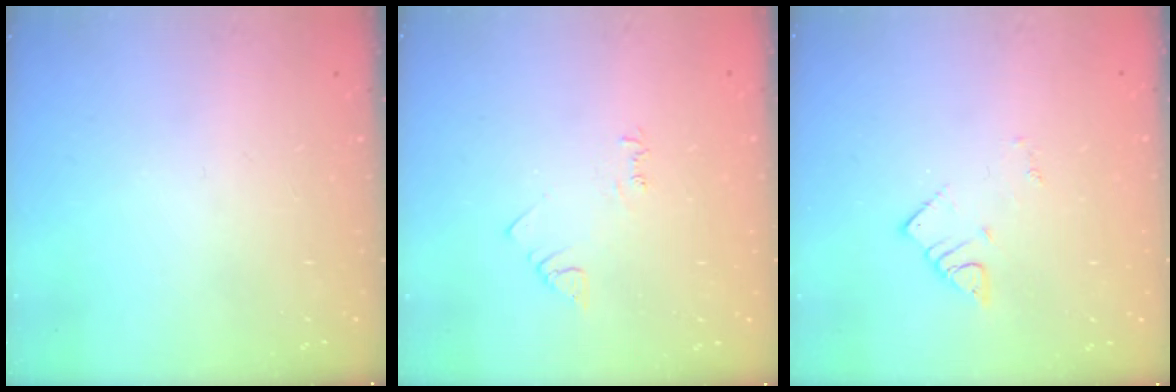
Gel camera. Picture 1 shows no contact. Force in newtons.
{"total": 4.7, "press": 4.7, "slide": 0.7}
{"total": 1.9, "press": 1.9, "slide": 0.2}